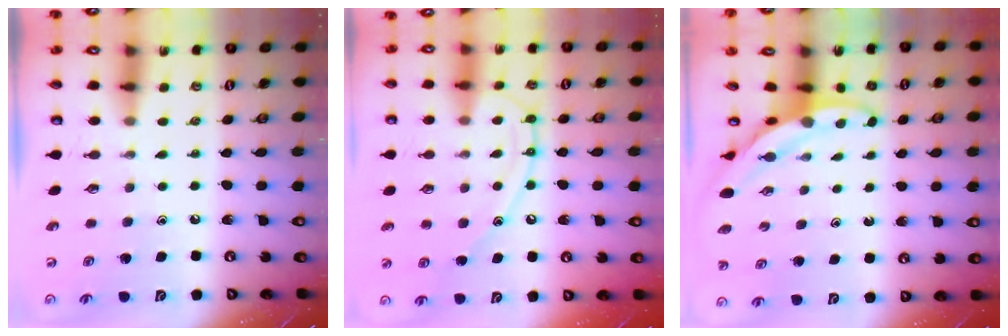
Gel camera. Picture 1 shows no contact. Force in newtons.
{"total": 12.8, "press": 12.8, "slide": 1.3}
{"total": 3.6, "press": 3.6, "slide": 0.1}